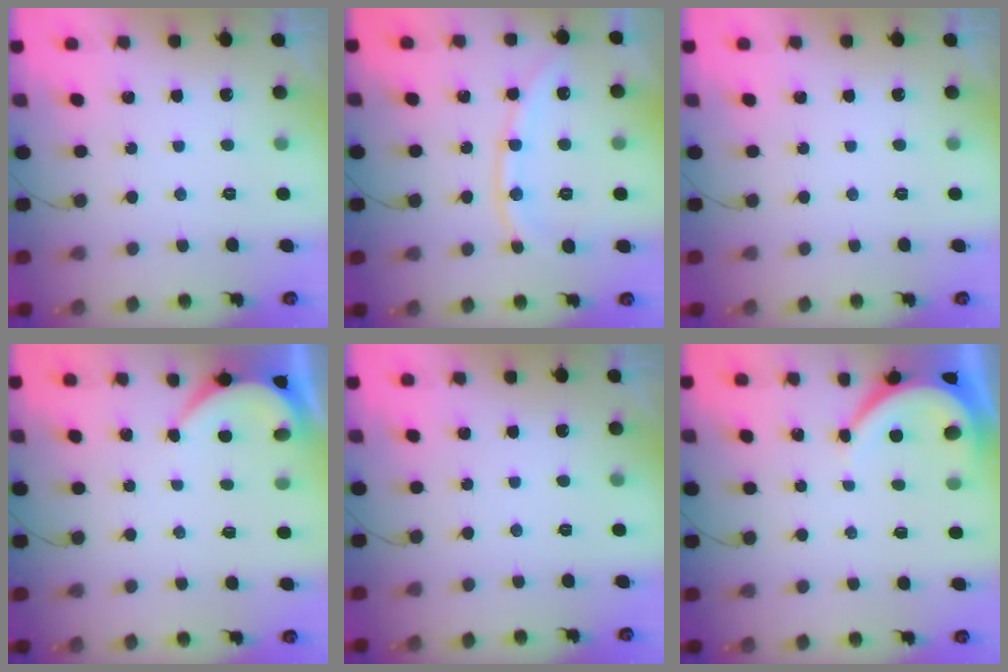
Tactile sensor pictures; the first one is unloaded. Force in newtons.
{"total": 10.2, "press": 10.1, "slide": 1.5}
{"total": 0.0}
{"total": 3.5, "press": 3.5, "slide": 0.4}
{"total": 0.0}
{"total": 6.2, "press": 6.1, "slide": 0.7}